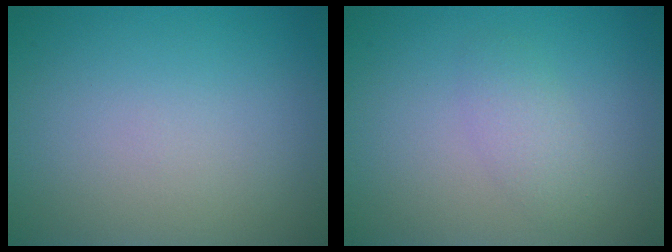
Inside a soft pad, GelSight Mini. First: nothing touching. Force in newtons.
{"total": 1.7, "press": 1.7, "slide": 0.1}